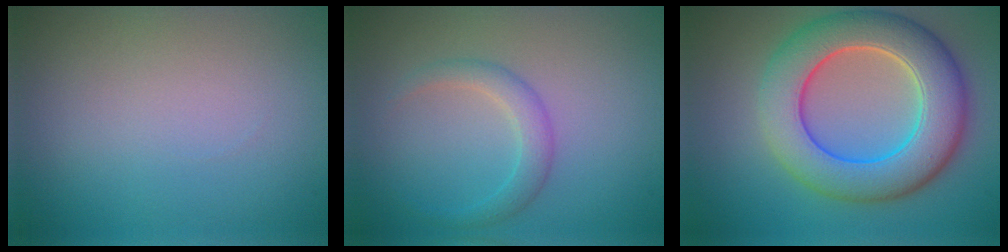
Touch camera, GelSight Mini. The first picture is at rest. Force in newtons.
{"total": 2.0, "press": 2.0, "slide": 0.1}
{"total": 9.1, "press": 9.1, "slide": 0.4}